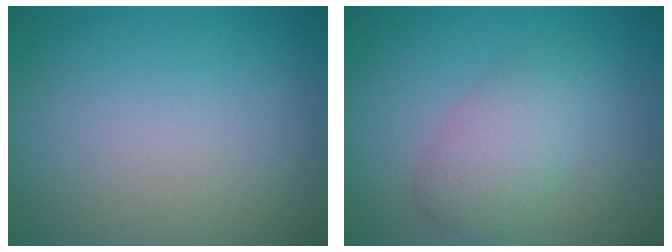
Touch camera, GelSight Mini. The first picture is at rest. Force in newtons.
{"total": 3.6, "press": 3.6, "slide": 0.0}